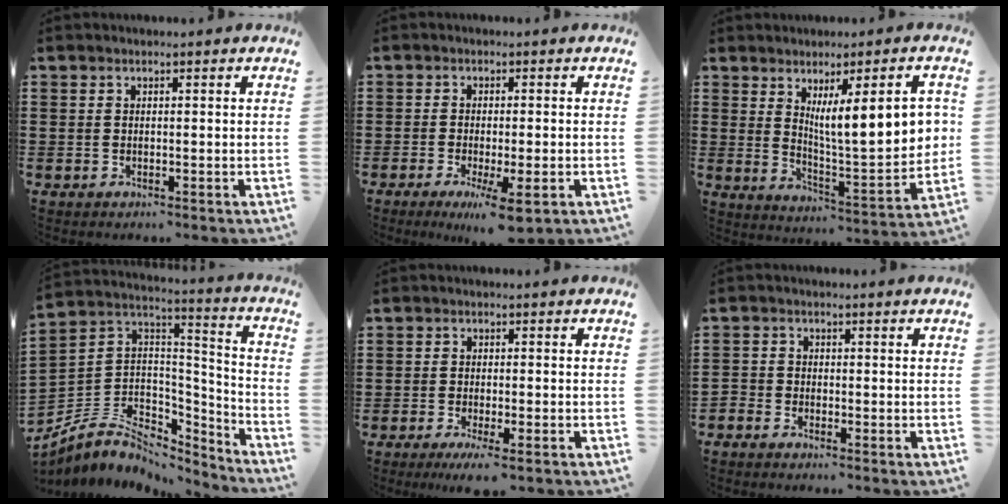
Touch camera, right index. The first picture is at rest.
{"total": 4.5, "force": [-2.5, 0.5, 3.7], "torque": [-0.072, -0.011, -0.044]}
{"total": 10.4, "force": [3.6, 1.7, 9.6], "torque": [-0.158, -0.018, 0.057]}
{"total": 8.0, "force": [-4.6, 5.8, 3.1], "torque": [-0.082, 0.000, -0.085]}
{"total": 2.4, "force": [-1.9, 0.0, 1.4], "torque": [-0.031, -0.004, -0.037]}
{"total": 0.9, "force": [-0.8, 0.3, 0.0], "torque": [-0.001, 0.002, -0.018]}